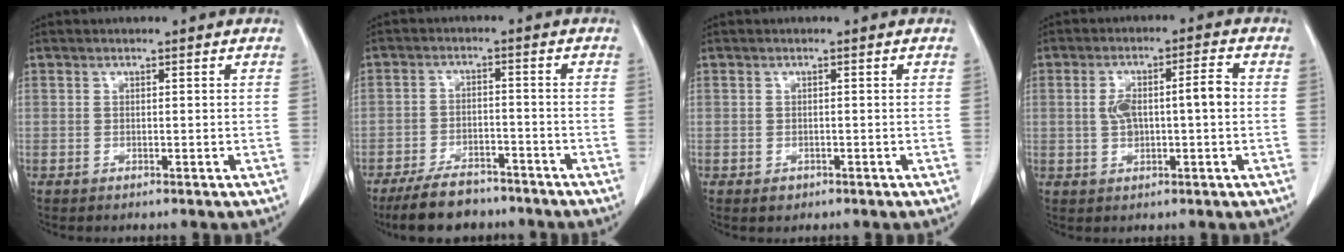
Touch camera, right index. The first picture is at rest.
{"total": 8.3, "force": [-6.9, 3.2, 3.3], "torque": [-0.060, -0.008, -0.116]}
{"total": 1.1, "force": [-0.6, 0.9, 0.3], "torque": [-0.004, 0.002, -0.004]}
{"total": 6.8, "force": [0.2, 1.8, 6.6], "torque": [-0.127, 0.024, 0.007]}